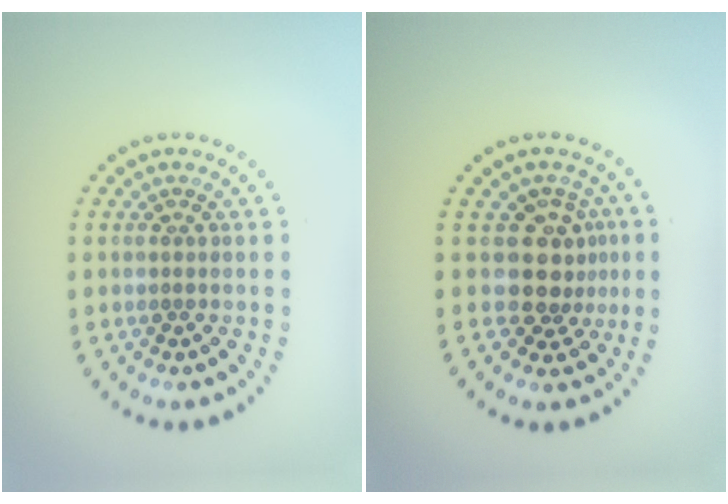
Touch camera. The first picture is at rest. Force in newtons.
{"total": 3.5, "press": 2.6, "slide": 2.3}